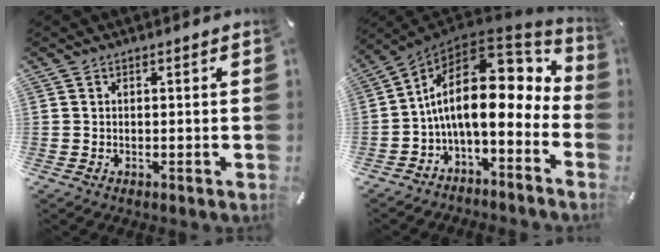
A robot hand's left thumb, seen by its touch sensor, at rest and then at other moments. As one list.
[{"total": 17.9, "force": [2.9, 8.7, 15.4], "torque": [-0.279, -0.036, 0.048]}]